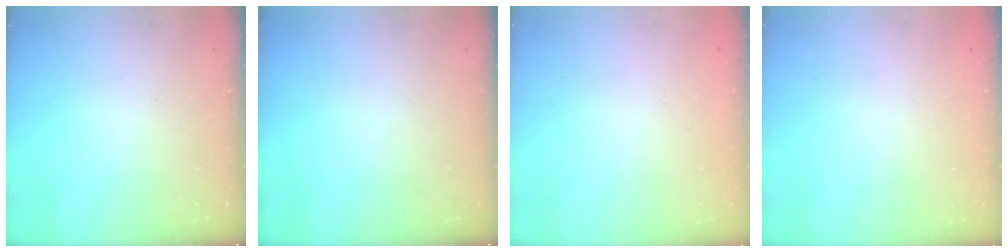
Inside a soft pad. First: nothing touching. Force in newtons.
{"total": 0.0}
{"total": 1.9, "press": 1.9, "slide": 0.2}
{"total": 1.8, "press": 1.8, "slide": 0.2}